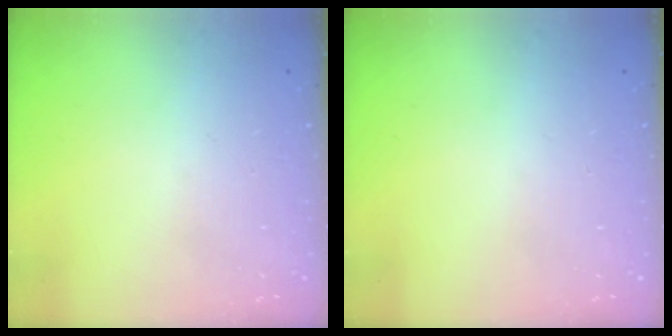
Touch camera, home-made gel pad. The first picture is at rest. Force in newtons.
{"total": 0.0}